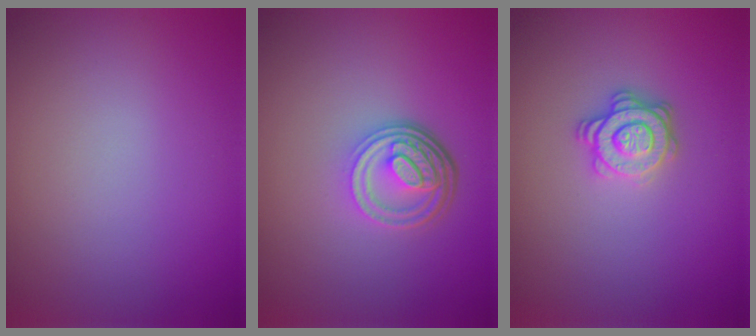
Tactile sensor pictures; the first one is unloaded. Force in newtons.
{"total": 4.7, "press": 3.5, "slide": 3.2}
{"total": 2.9, "press": 2.8, "slide": 0.9}